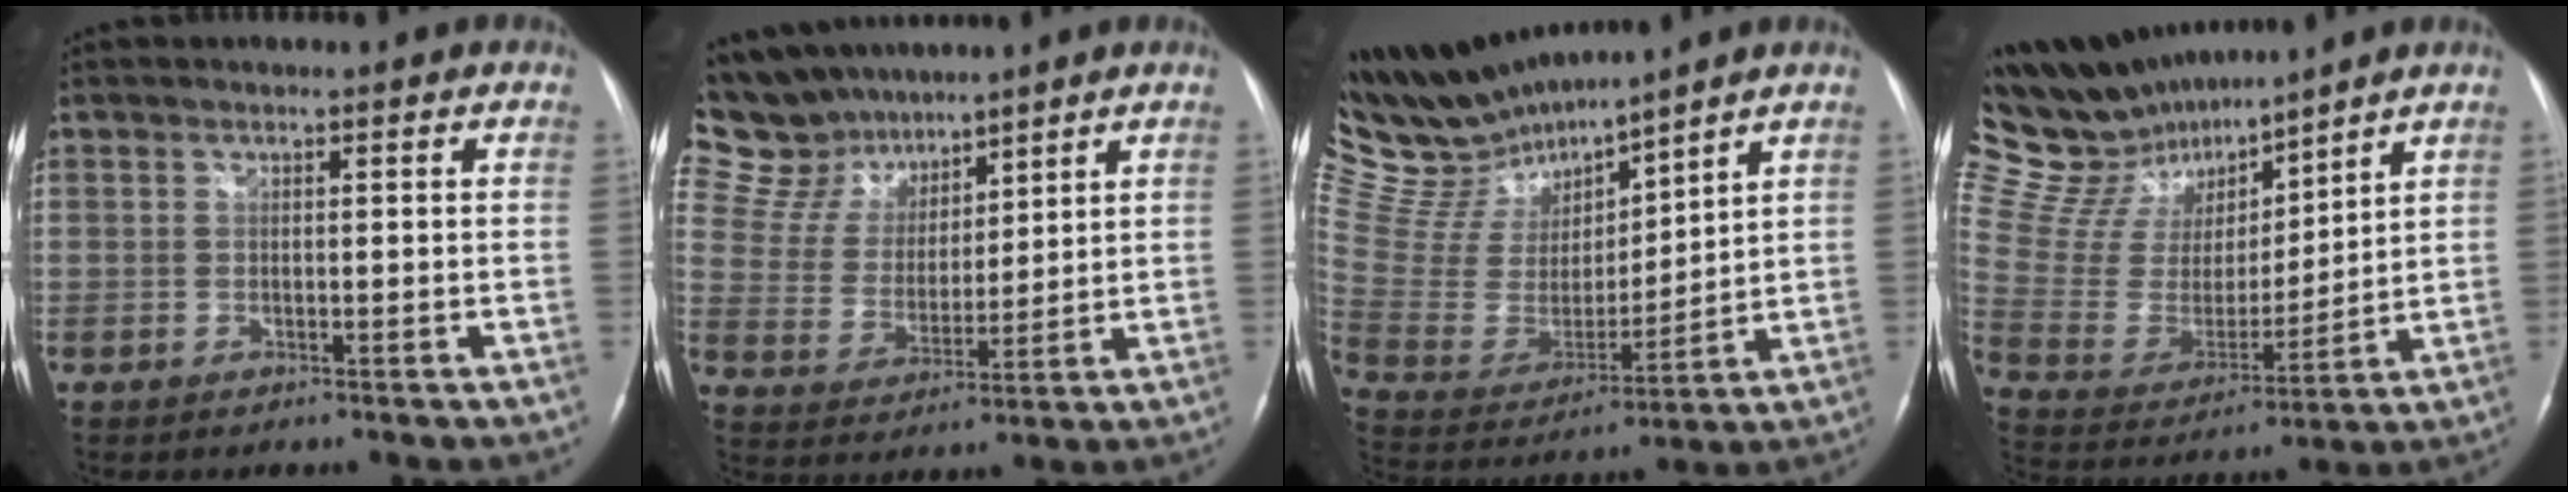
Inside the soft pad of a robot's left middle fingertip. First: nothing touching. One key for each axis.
{"total": 14.1, "fx": 12.3, "fy": 6.5, "fz": 2.3, "tx": -0.061, "ty": 0.024, "tz": 0.241}
{"total": 16.3, "fx": 15.2, "fy": 2.7, "fz": 5.2, "tx": -0.120, "ty": 0.000, "tz": 0.302}
{"total": 17.4, "fx": 15.3, "fy": 5.1, "fz": 6.5, "tx": -0.134, "ty": 0.016, "tz": 0.288}